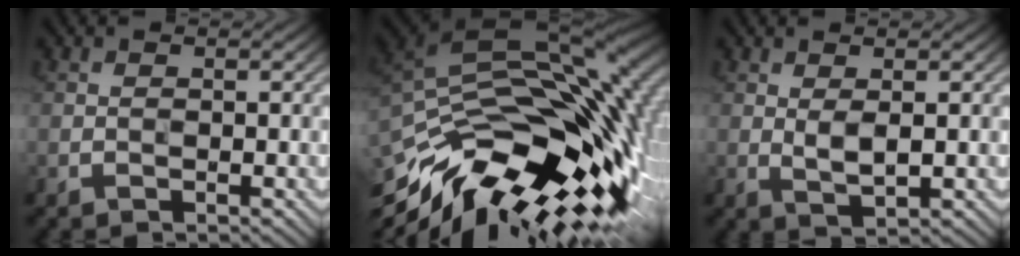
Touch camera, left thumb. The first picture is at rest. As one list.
[{"total": 18.2, "force": [-7.8, 9.2, 13.7], "torque": [-0.264, -0.012, -0.132]}, {"total": 2.2, "force": [0.5, 0.7, 2.0], "torque": [-0.046, 0.000, 0.015]}]